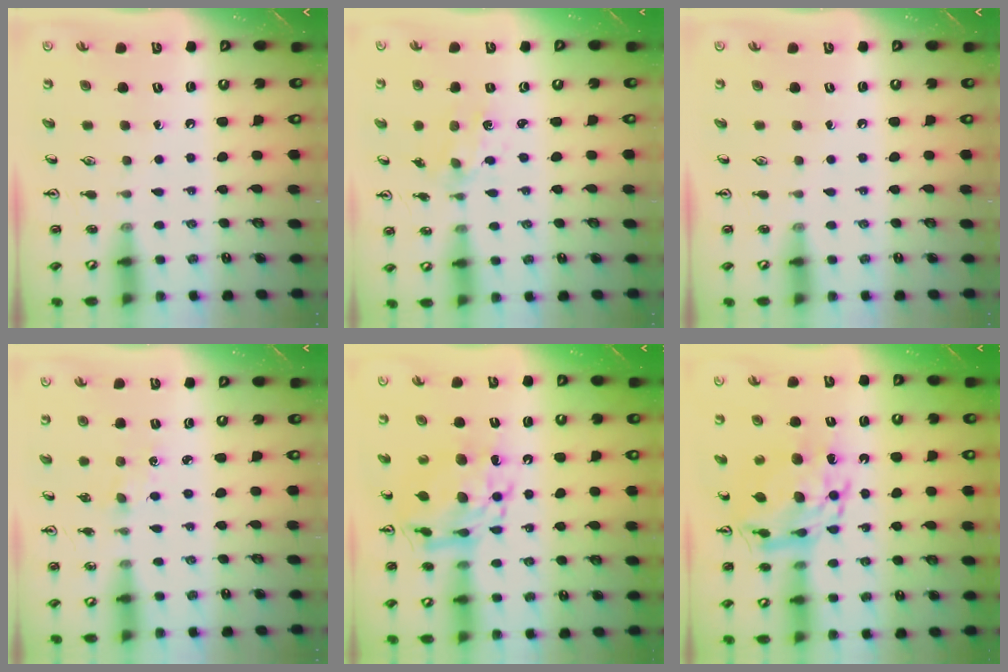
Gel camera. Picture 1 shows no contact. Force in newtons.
{"total": 1.3, "press": 1.3, "slide": 0.3}
{"total": 0.0}
{"total": 1.3, "press": 1.3, "slide": 0.3}
{"total": 12.8, "press": 12.7, "slide": 1.3}
{"total": 13.5, "press": 13.4, "slide": 1.4}